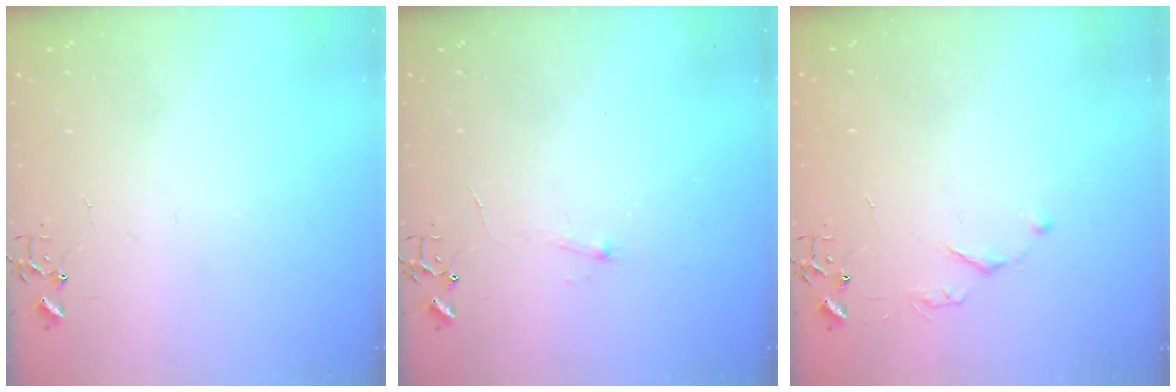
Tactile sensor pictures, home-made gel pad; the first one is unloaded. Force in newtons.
{"total": 4.1, "press": 4.0, "slide": 0.6}
{"total": 4.3, "press": 4.3, "slide": 0.7}